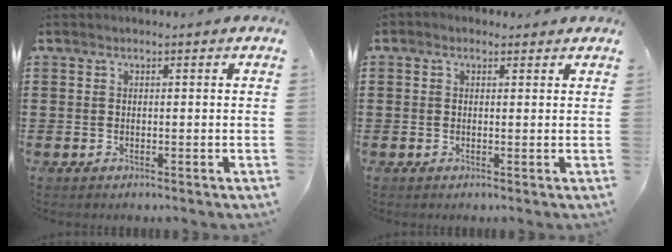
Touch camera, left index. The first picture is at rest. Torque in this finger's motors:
{"motor_torque": [2.14, 0.00, 0.03, -0.08]}